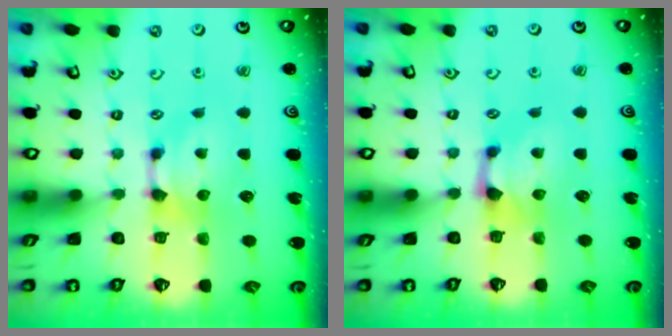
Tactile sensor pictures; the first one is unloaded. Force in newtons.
{"total": 1.0, "press": 0.5, "slide": 0.8}